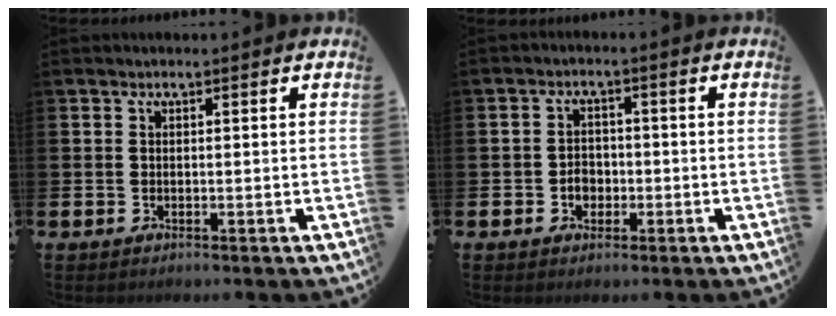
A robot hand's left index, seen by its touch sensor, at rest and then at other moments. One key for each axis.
{"total": 2.7, "fx": -0.8, "fy": 2.2, "fz": 1.4, "tx": -0.018, "ty": 0.000, "tz": -0.019}